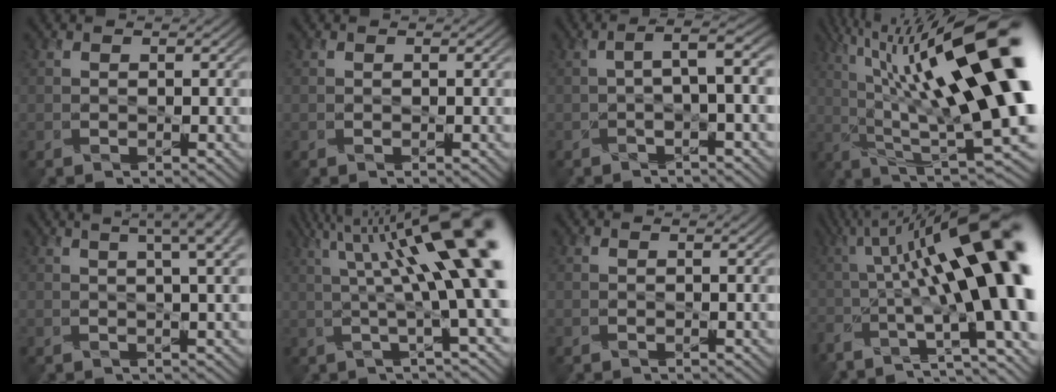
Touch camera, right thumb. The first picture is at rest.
{"total": 0.0}
{"total": 3.3, "force": [0.0, 0.5, 3.3], "torque": [-0.058, 0.008, -0.006]}
{"total": 21.1, "force": [5.6, 5.0, 19.7], "torque": [-0.324, 0.035, 0.116]}
{"total": 7.6, "force": [3.7, 1.9, 6.3], "torque": [-0.065, 0.034, 0.041]}
{"total": 14.6, "force": [3.6, 3.0, 13.8], "torque": [-0.197, 0.008, 0.077]}
{"total": 0.8, "force": [0.3, 0.2, 0.7], "torque": [-0.008, 0.004, 0.001]}
{"total": 18.9, "force": [-1.2, 5.1, 18.2], "torque": [-0.256, -0.001, -0.020]}